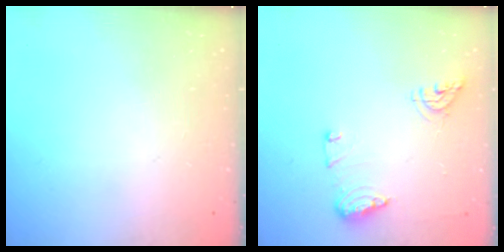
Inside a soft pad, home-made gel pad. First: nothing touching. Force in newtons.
{"total": 8.6, "press": 8.4, "slide": 1.4}